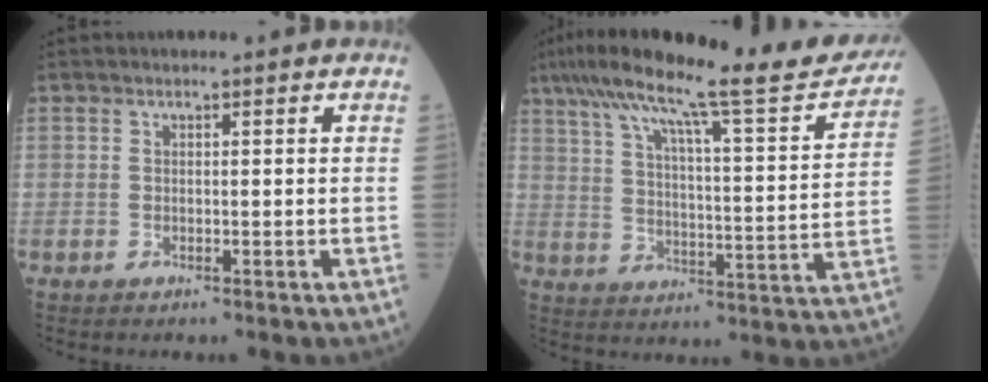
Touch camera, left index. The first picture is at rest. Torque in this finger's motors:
{"motor_torque": [1.06, -1.08, 0.83, 0.21]}